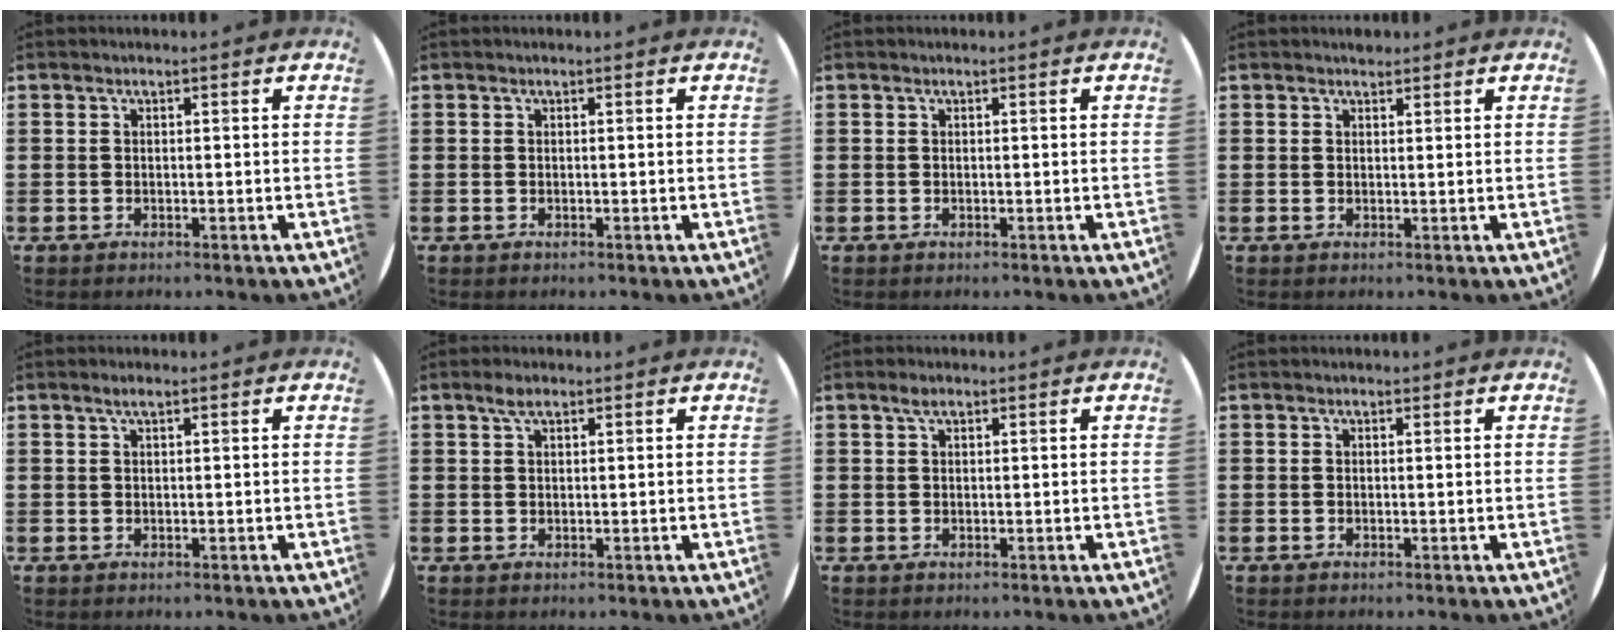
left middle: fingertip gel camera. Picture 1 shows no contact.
{"total": 0.0}
{"total": 0.0}
{"total": 1.0, "force": [0.9, 0.3, -0.1], "torque": [0.008, -0.001, 0.017]}
{"total": 1.1, "force": [0.7, 0.1, 0.9], "torque": [-0.017, 0.003, 0.012]}
{"total": 2.0, "force": [1.3, 0.8, 1.3], "torque": [-0.027, 0.007, 0.021]}
{"total": 1.3, "force": [0.8, 0.6, 0.9], "torque": [-0.010, 0.002, 0.011]}
{"total": 0.0}